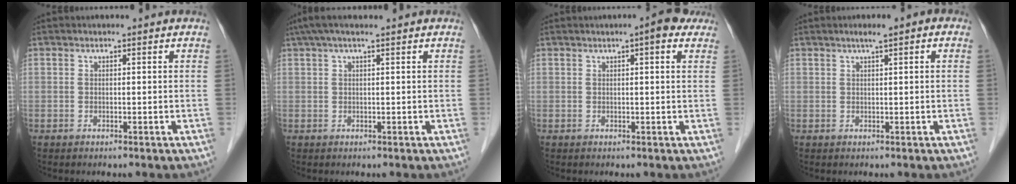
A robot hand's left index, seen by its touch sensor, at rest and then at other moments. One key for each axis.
{"total": 5.0, "fx": 3.7, "fy": 0.1, "fz": 3.4, "tx": -0.064, "ty": 0.044, "tz": 0.065}
{"total": 3.3, "fx": 2.0, "fy": 0.7, "fz": 2.5, "tx": -0.033, "ty": 0.007, "tz": 0.021}
{"total": 2.4, "fx": 1.1, "fy": 0.4, "fz": 2.1, "tx": -0.034, "ty": 0.011, "tz": 0.014}